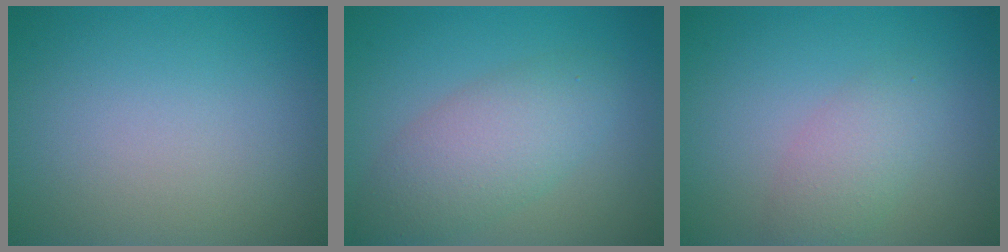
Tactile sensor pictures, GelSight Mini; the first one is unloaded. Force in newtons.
{"total": 4.7, "press": 4.7, "slide": 0.3}
{"total": 2.7, "press": 2.7, "slide": 0.1}